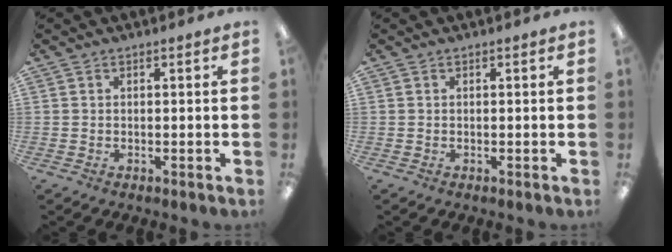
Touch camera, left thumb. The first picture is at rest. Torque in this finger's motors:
{"motor_torque": [0.01, -0.01, 0.05, -0.02, 0.00]}